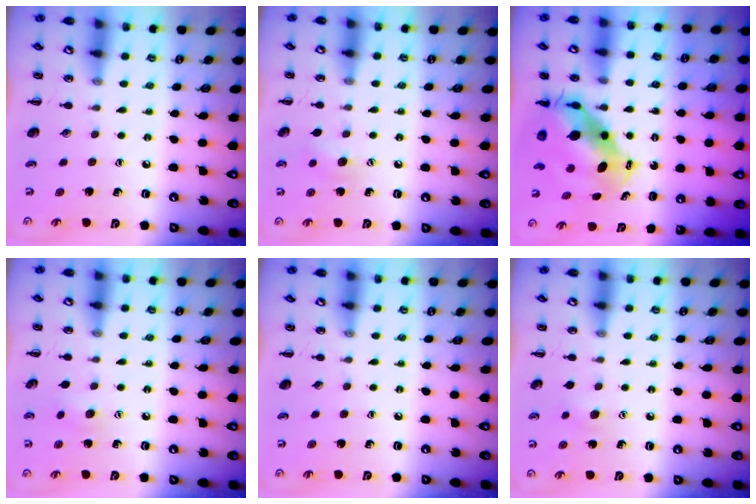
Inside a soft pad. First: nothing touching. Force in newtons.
{"total": 6.6, "press": 6.5, "slide": 1.1}
{"total": 8.3, "press": 8.0, "slide": 2.1}
{"total": 6.0, "press": 5.8, "slide": 1.5}
{"total": 0.0}
{"total": 6.1, "press": 5.9, "slide": 1.3}